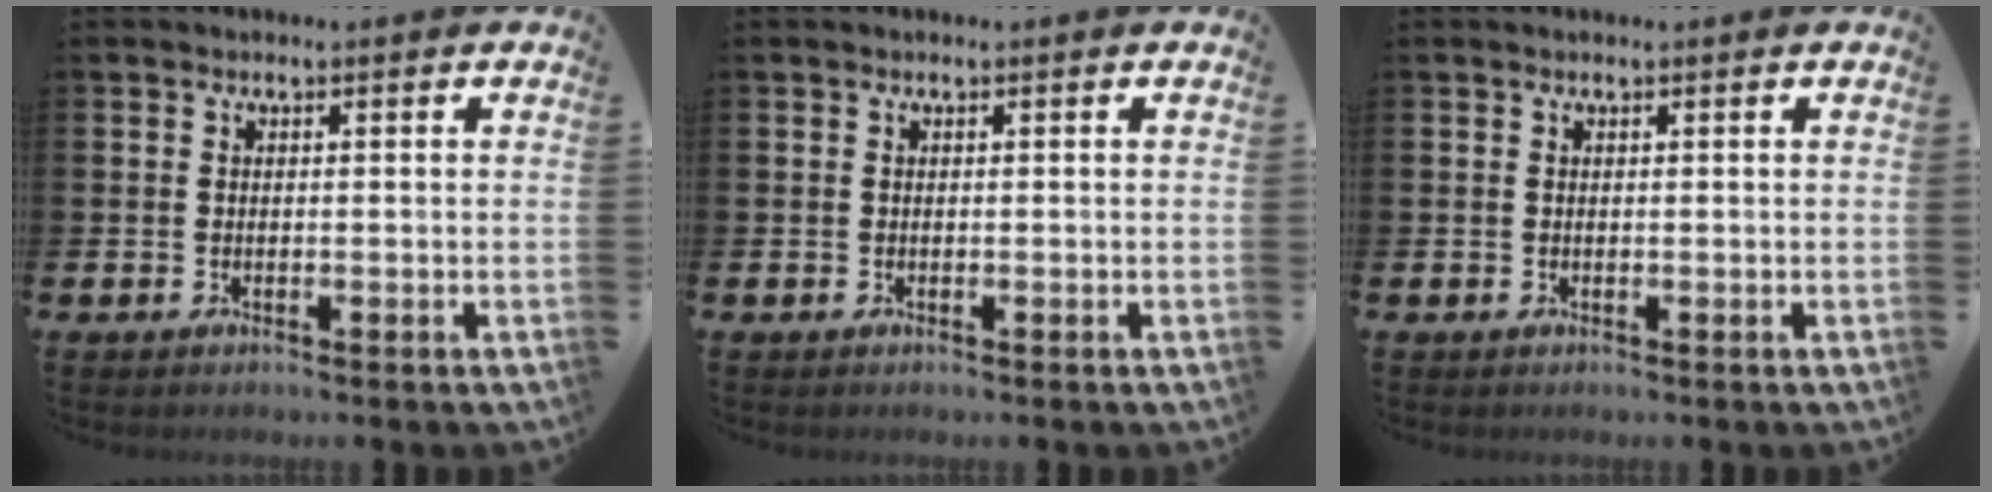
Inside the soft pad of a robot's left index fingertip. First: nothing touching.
{"total": 0.0}
{"total": 0.0}